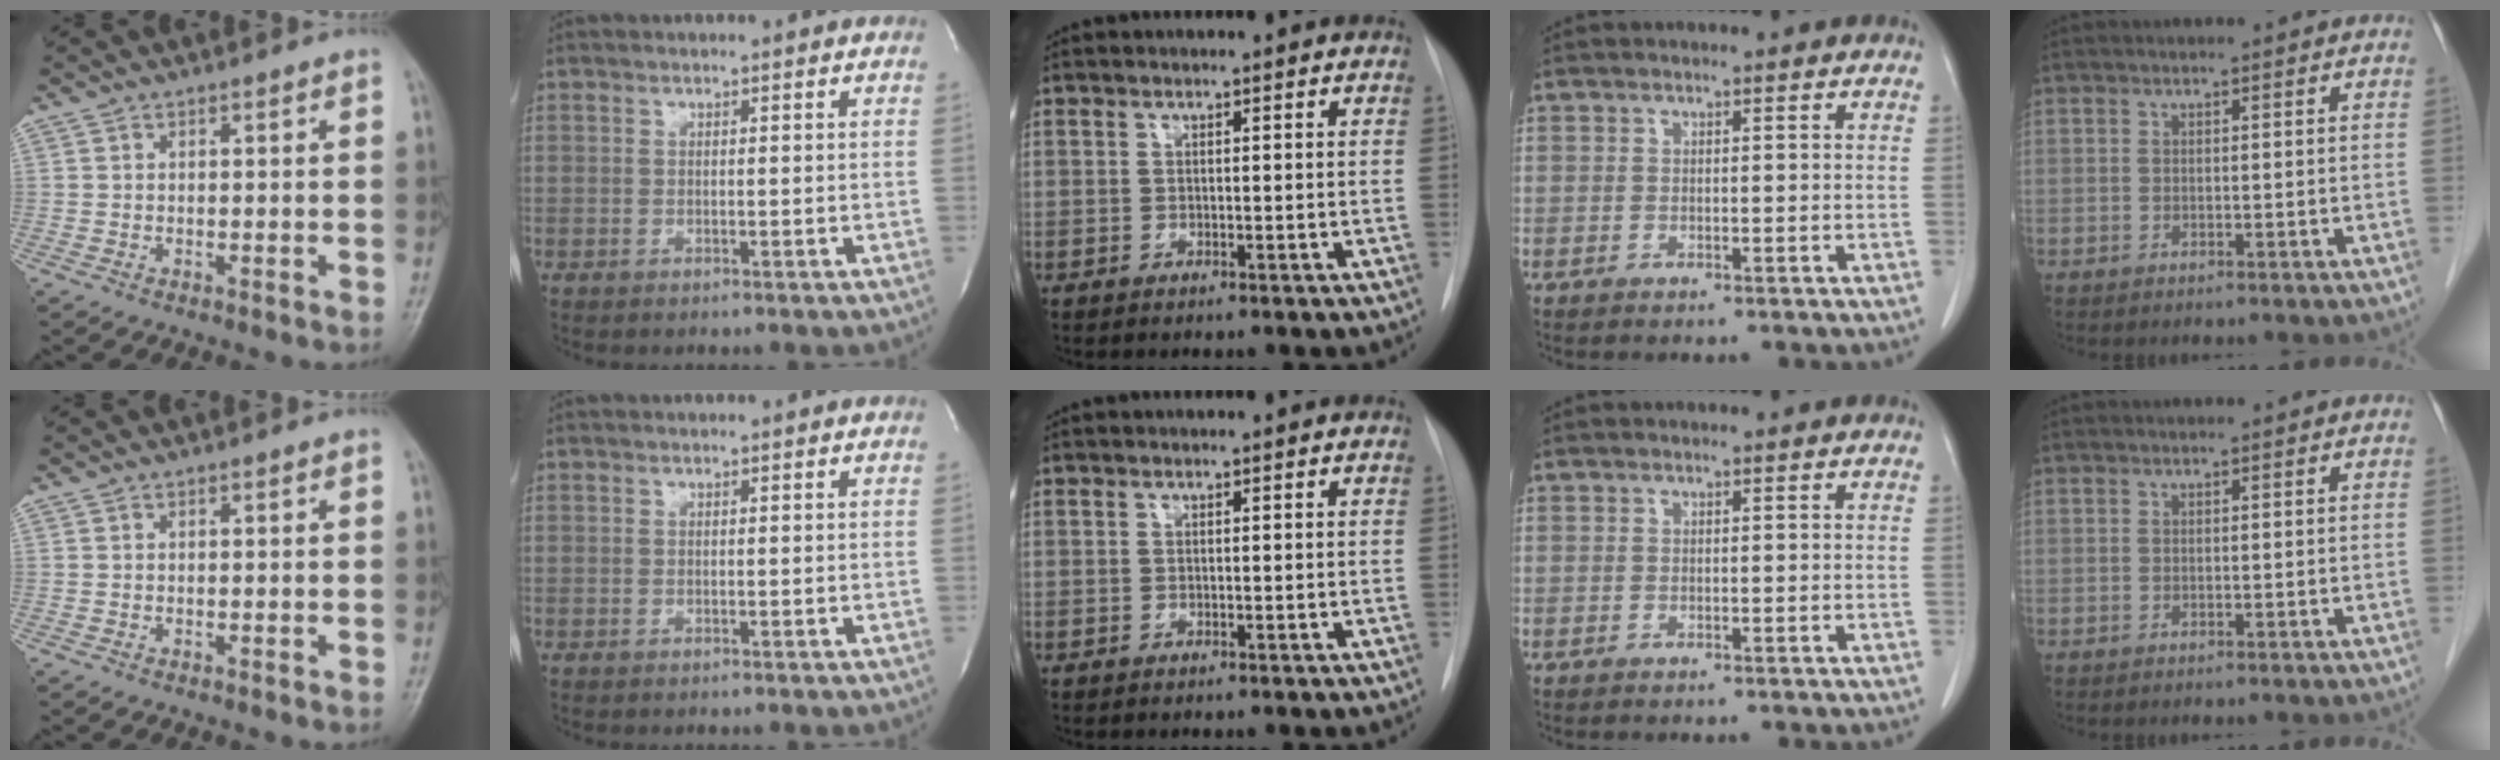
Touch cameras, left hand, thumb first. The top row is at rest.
{}